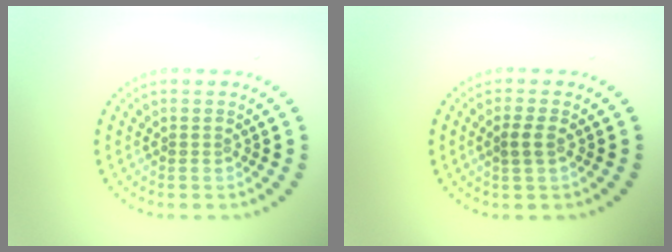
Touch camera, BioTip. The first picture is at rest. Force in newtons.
{"total": 1.5, "press": 1.4, "slide": 0.5}